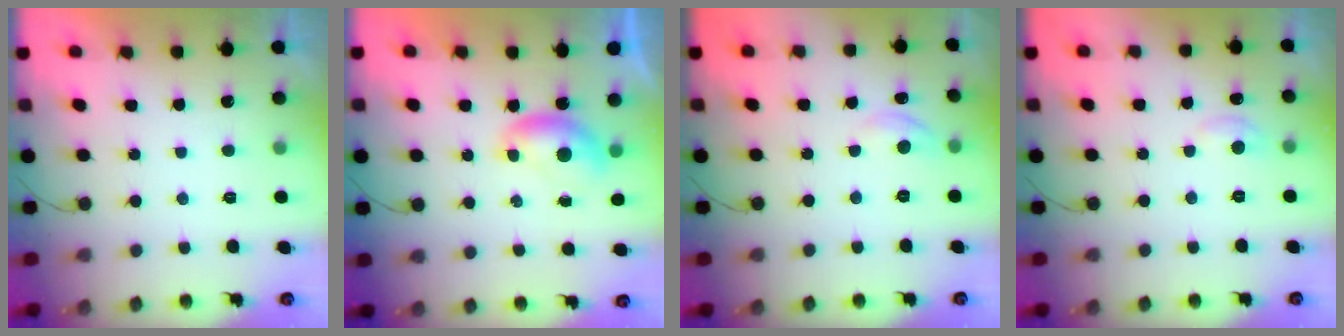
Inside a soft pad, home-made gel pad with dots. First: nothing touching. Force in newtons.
{"total": 6.1, "press": 6.1, "slide": 0.9}
{"total": 5.1, "press": 5.0, "slide": 0.6}
{"total": 5.9, "press": 5.8, "slide": 0.8}